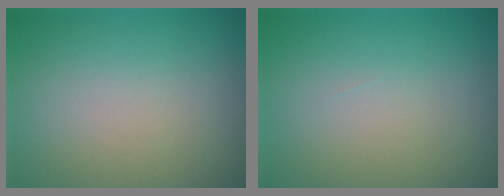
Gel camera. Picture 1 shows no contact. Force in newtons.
{"total": 0.0}